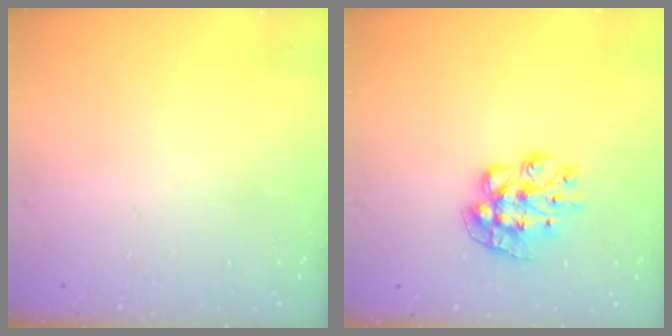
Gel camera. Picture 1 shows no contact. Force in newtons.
{"total": 9.4, "press": 9.4, "slide": 0.7}